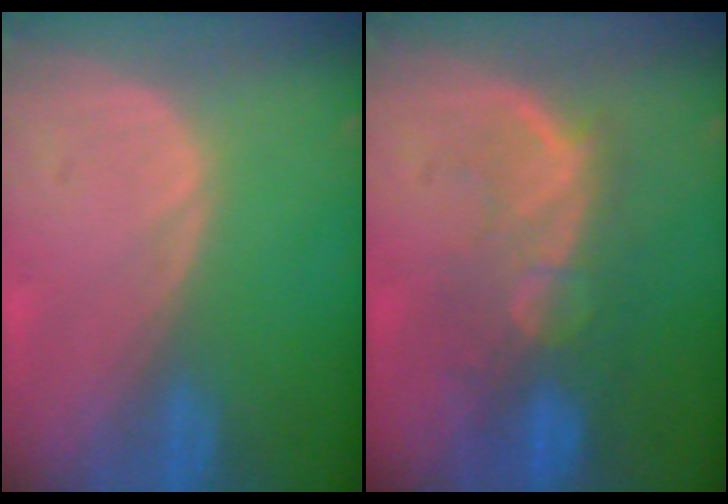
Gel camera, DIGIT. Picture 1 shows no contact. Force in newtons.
{"total": 9.7, "press": 8.4, "slide": 5.0}